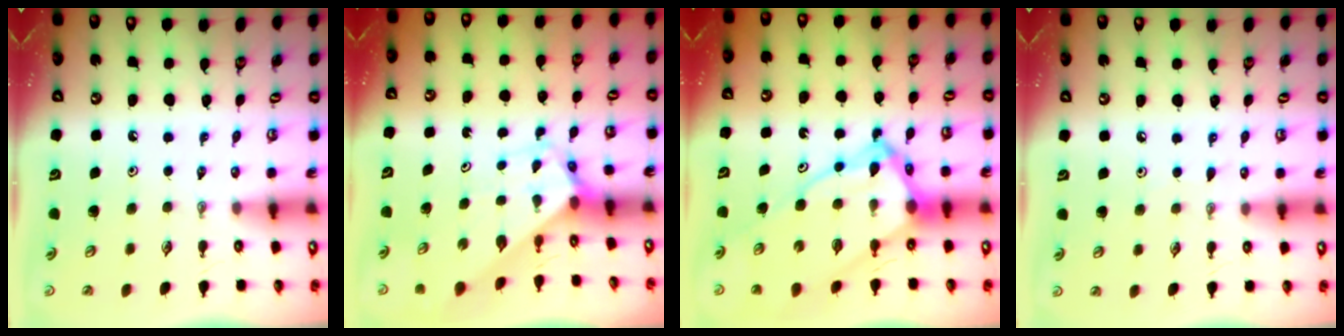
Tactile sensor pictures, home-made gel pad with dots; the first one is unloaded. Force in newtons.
{"total": 2.8, "press": 2.8, "slide": 0.2}
{"total": 16.6, "press": 16.5, "slide": 1.4}
{"total": 2.3, "press": 2.3, "slide": 0.3}